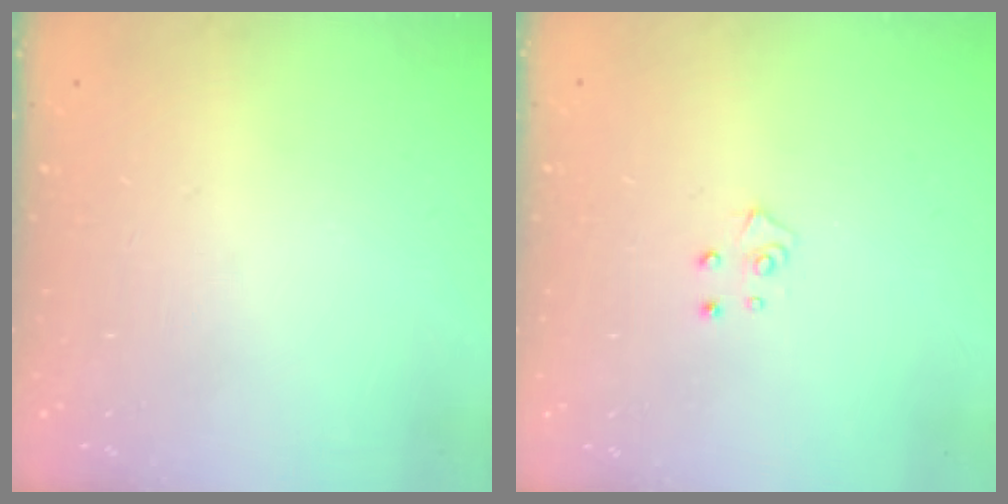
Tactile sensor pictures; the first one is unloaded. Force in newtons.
{"total": 4.2, "press": 4.1, "slide": 0.4}